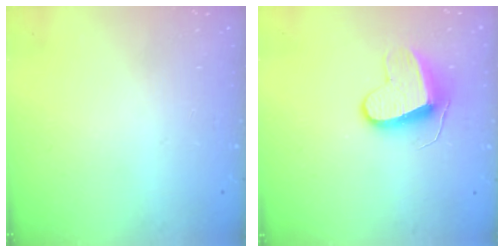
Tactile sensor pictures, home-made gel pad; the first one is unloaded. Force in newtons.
{"total": 9.5, "press": 9.5, "slide": 0.7}